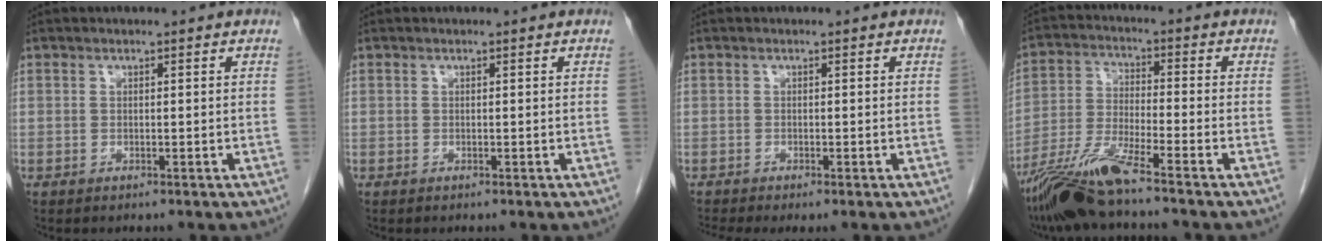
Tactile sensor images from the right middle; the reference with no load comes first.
{"total": 0.0}
{"total": 2.0, "force": [-1.6, -0.2, 1.2], "torque": [-0.026, -0.009, -0.030]}
{"total": 9.4, "force": [-7.4, -0.6, 5.8], "torque": [-0.126, -0.024, -0.145]}